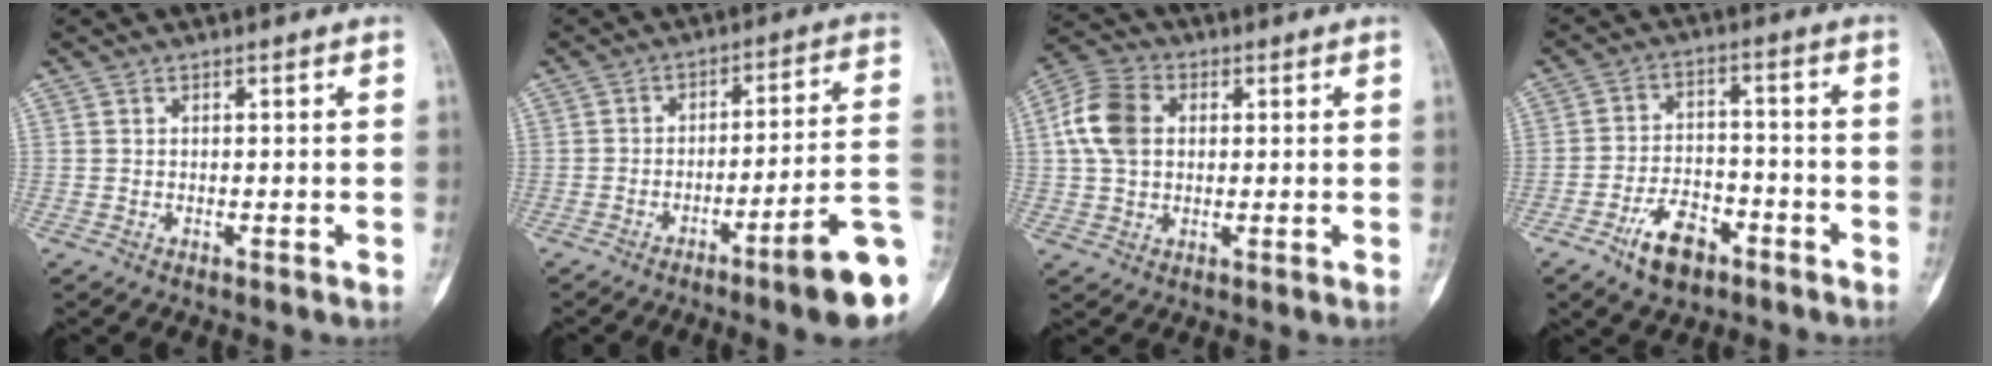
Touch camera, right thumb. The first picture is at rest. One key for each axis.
{"total": 14.6, "fx": -6.2, "fy": 1.7, "fz": 13.1, "tx": -0.143, "ty": 0.044, "tz": -0.088}
{"total": 9.4, "fx": 1.4, "fy": 6.9, "fz": 6.3, "tx": -0.124, "ty": 0.019, "tz": 0.020}
{"total": 9.0, "fx": -5.4, "fy": 4.9, "fz": 5.3, "tx": -0.076, "ty": 0.035, "tz": -0.095}